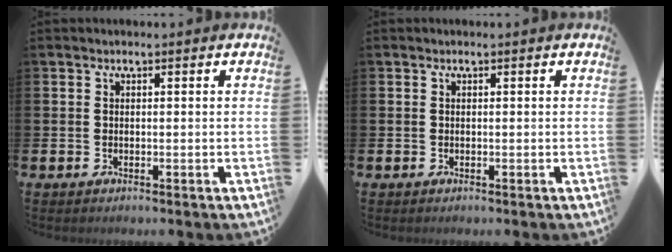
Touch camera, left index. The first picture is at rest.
{"total": 0.0}